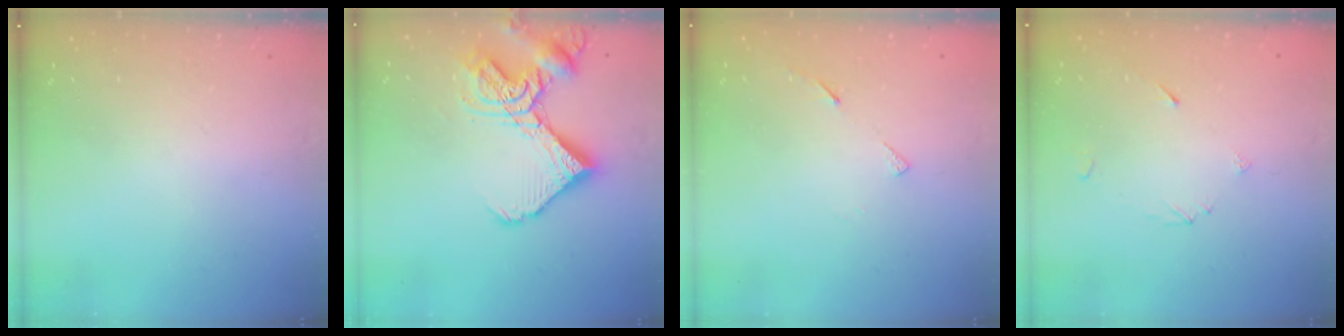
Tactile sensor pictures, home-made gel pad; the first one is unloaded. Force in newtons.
{"total": 15.6, "press": 15.5, "slide": 1.9}
{"total": 5.0, "press": 5.0, "slide": 0.5}
{"total": 2.6, "press": 2.6, "slide": 0.2}